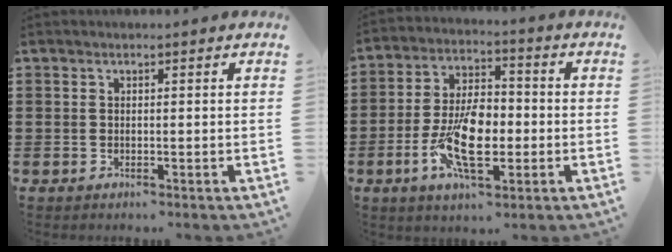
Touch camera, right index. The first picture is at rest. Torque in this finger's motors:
{"motor_torque": [1.74, 0.40, 0.46, 0.21]}